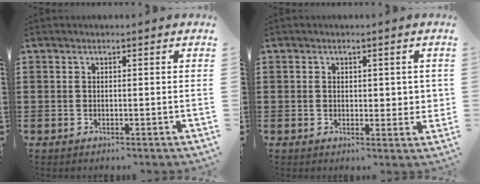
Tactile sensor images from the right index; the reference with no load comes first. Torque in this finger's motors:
{"motor_torque": [0.45, 0.10, 0.08, 0.00]}